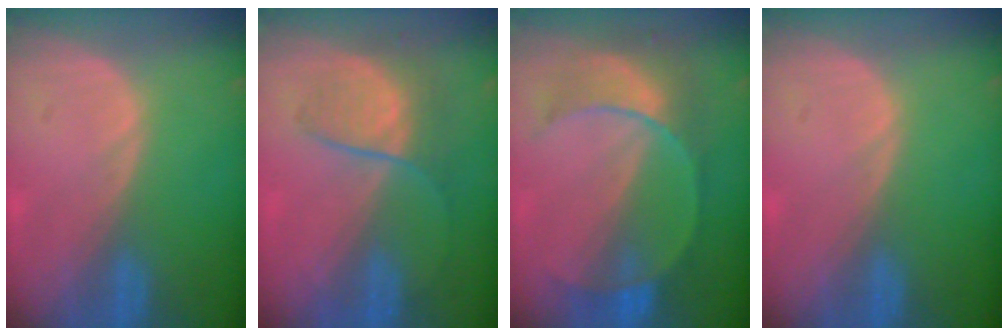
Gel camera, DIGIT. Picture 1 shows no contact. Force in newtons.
{"total": 6.4, "press": 6.0, "slide": 2.3}
{"total": 7.7, "press": 7.7, "slide": 0.7}
{"total": 0.0}